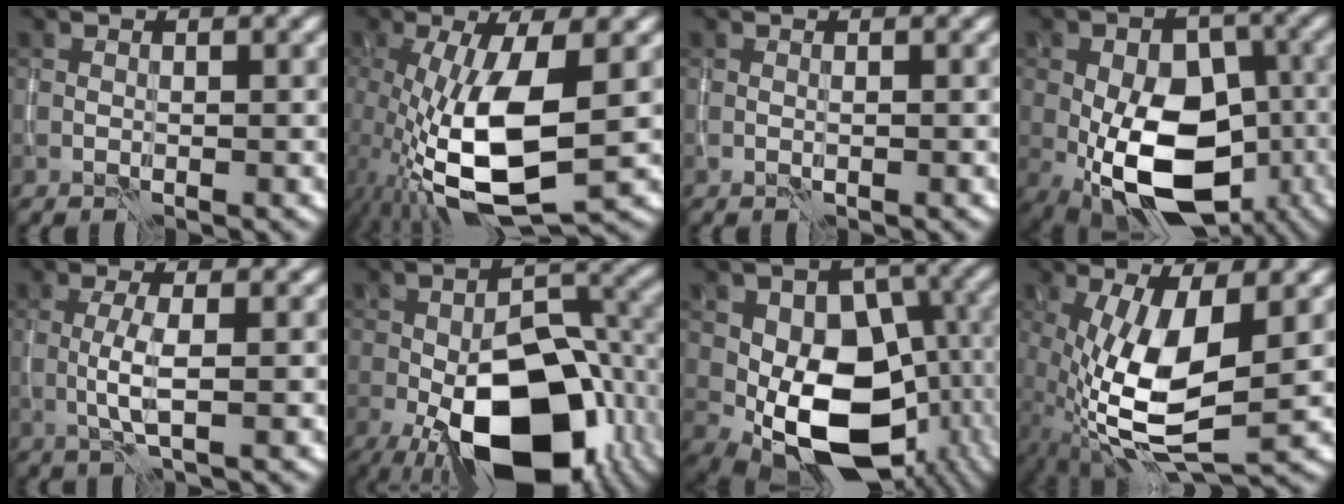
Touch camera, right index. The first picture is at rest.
{"total": 11.7, "force": [-2.0, 4.4, 10.6], "torque": [-0.220, -0.026, -0.032]}
{"total": 0.0}
{"total": 14.5, "force": [-4.0, 9.1, 10.6], "torque": [-0.169, -0.025, -0.050]}
{"total": 2.7, "force": [-0.3, 0.4, 2.7], "torque": [-0.059, -0.001, -0.007]}
{"total": 17.5, "force": [-7.1, 9.3, 13.0], "torque": [-0.206, -0.036, -0.106]}
{"total": 15.0, "force": [-2.7, 10.3, 10.5], "torque": [-0.164, -0.021, -0.024]}
{"total": 10.4, "force": [-1.1, 3.9, 9.5], "torque": [-0.197, -0.015, -0.022]}